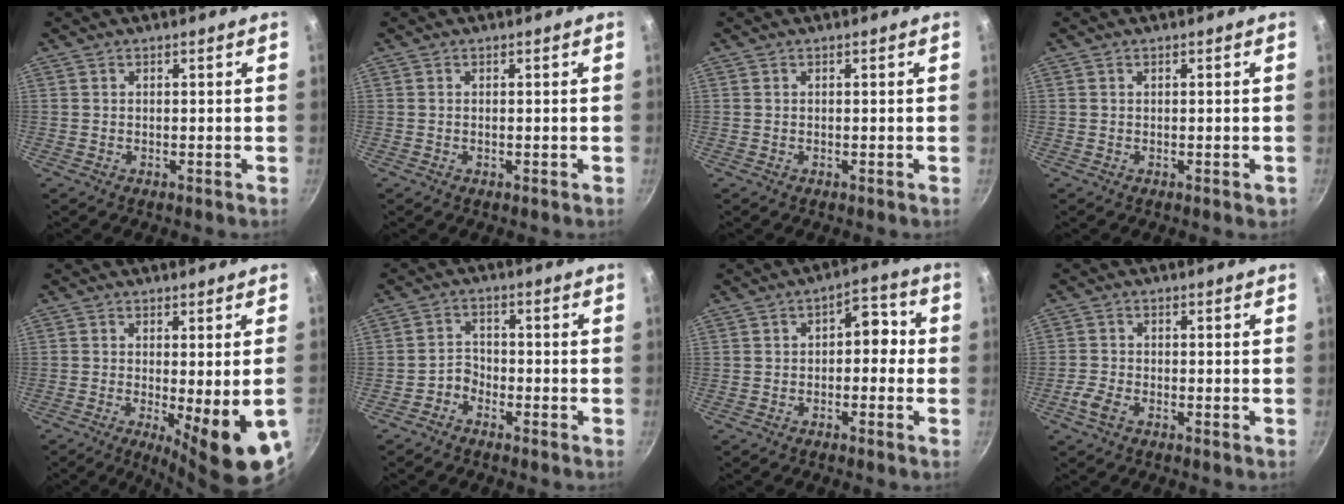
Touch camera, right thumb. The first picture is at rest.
{"total": 0.0}
{"total": 0.0}
{"total": 1.0, "force": [-0.1, 0.5, 0.8], "torque": [-0.008, 0.001, 0.000]}
{"total": 12.4, "force": [-3.5, 2.6, 11.6], "torque": [-0.152, -0.017, -0.039]}
{"total": 2.8, "force": [-2.1, 1.7, 0.7], "torque": [-0.003, 0.031, -0.045]}
{"total": 6.0, "force": [-0.5, 3.9, 4.6], "torque": [-0.020, 0.028, -0.017]}
{"total": 3.1, "force": [-1.8, 1.5, 2.0], "torque": [-0.051, 0.011, -0.042]}